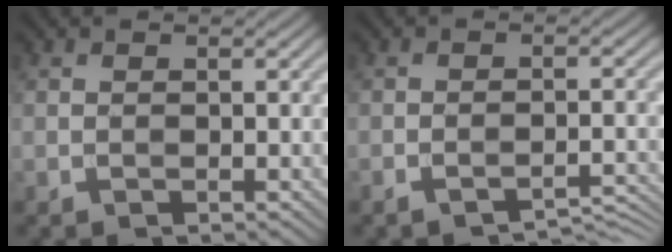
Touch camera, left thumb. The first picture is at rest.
{"total": 3.2, "force": [-2.8, 0.5, 1.4], "torque": [-0.019, 0.005, -0.043]}